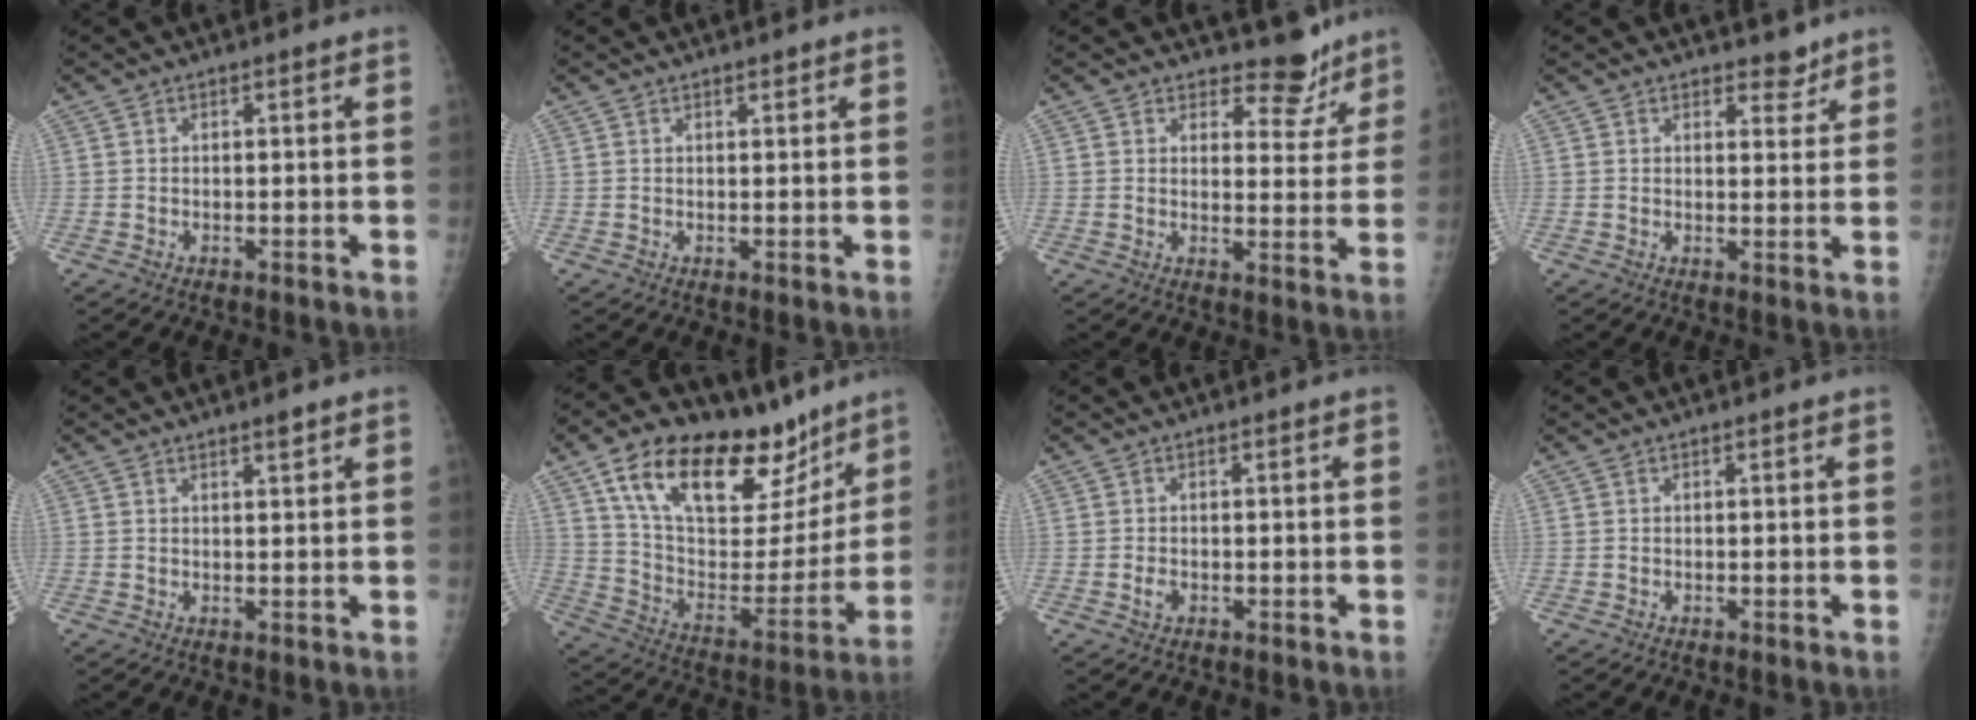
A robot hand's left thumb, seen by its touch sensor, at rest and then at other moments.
{"total": 1.0, "force": [0.8, 0.3, 0.5], "torque": [-0.006, -0.006, 0.013]}
{"total": 6.9, "force": [6.0, 3.2, 1.1], "torque": [0.016, -0.052, 0.077]}
{"total": 3.3, "force": [2.7, 1.6, 1.0], "torque": [0.008, -0.019, 0.038]}
{"total": 1.9, "force": [1.4, 0.3, 1.2], "torque": [-0.015, -0.010, 0.023]}
{"total": 29.5, "force": [17.9, 14.0, 18.9], "torque": [-0.258, -0.035, 0.293]}
{"total": 1.2, "force": [-0.3, 0.9, 0.8], "torque": [-0.014, -0.001, -0.005]}
{"total": 0.0}